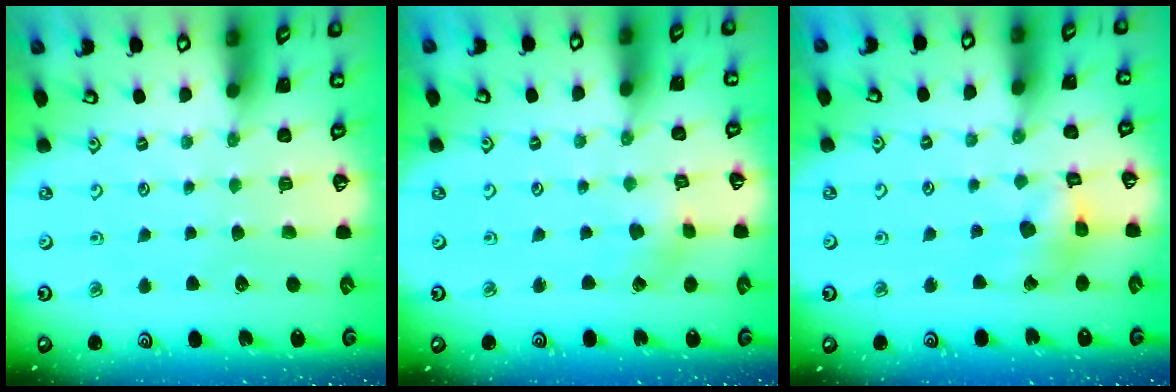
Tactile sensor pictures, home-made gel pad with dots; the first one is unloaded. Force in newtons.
{"total": 2.1, "press": 2.1, "slide": 0.2}
{"total": 9.4, "press": 9.4, "slide": 0.9}